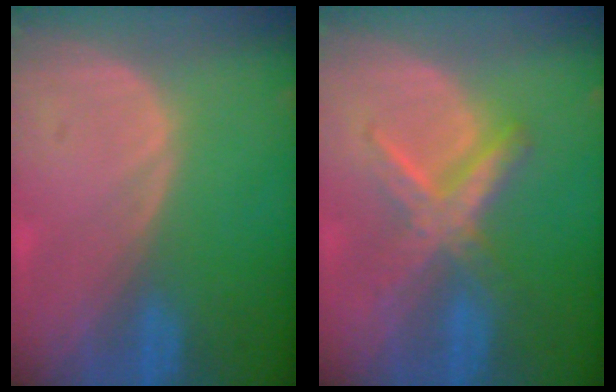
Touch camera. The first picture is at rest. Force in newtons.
{"total": 5.9, "press": 5.9, "slide": 0.2}